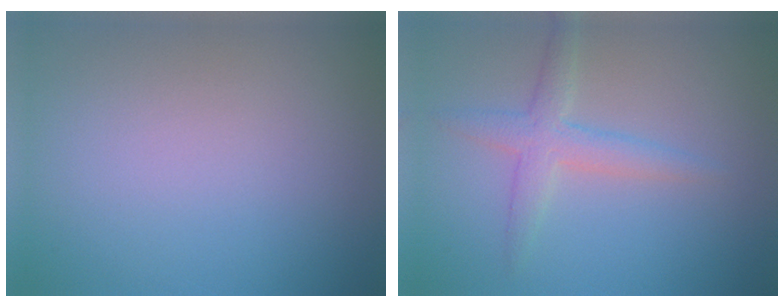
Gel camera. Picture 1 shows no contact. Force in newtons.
{"total": 2.8, "press": 2.8, "slide": 0.1}